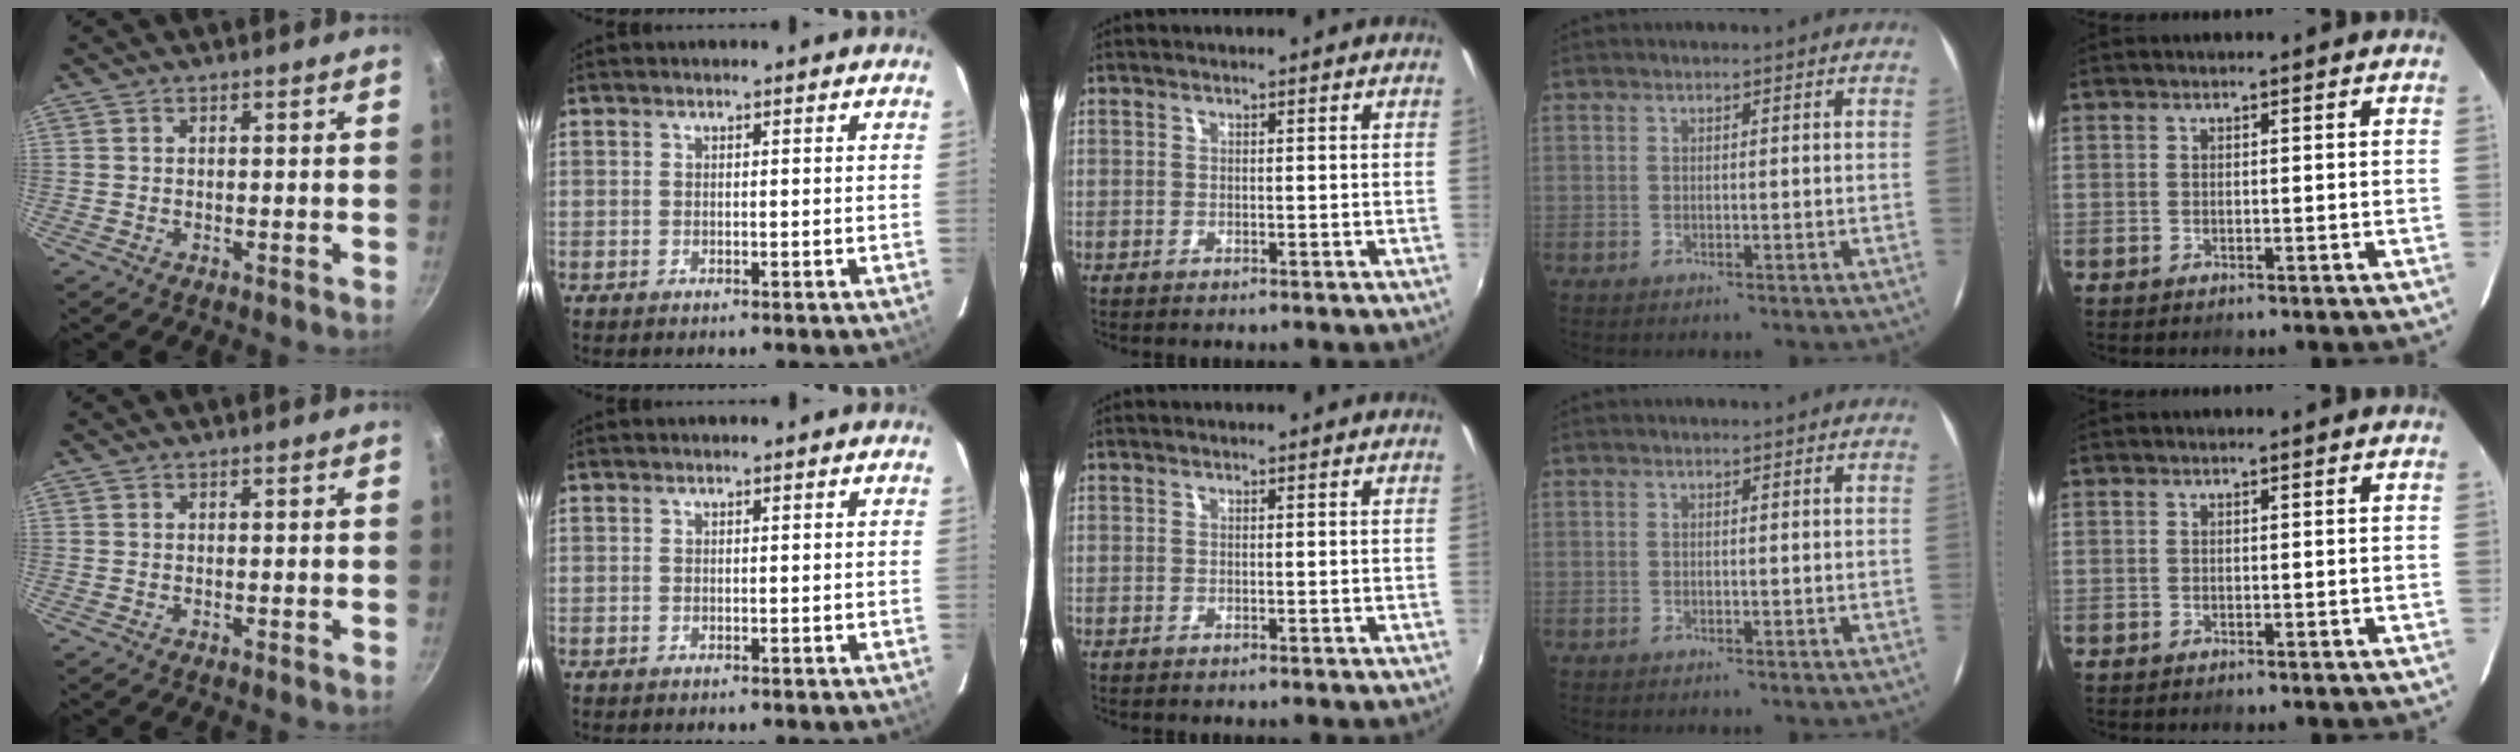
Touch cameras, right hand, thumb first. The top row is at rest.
{}